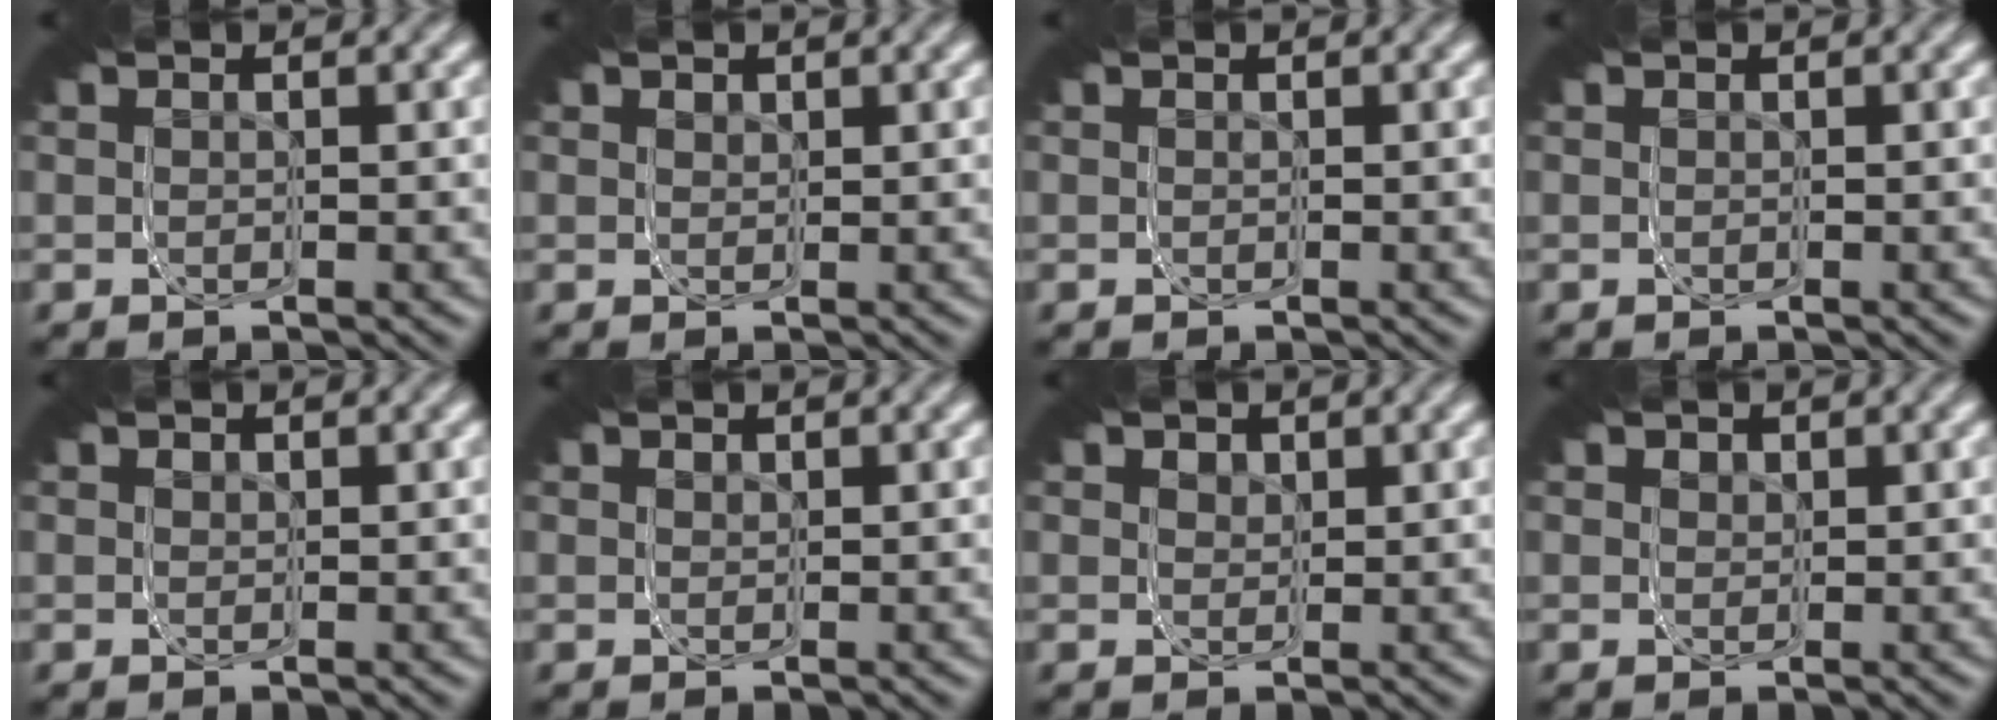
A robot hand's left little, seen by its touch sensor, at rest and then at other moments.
{"total": 1.7, "force": [0.7, 1.5, 0.5], "torque": [-0.019, -0.002, 0.008]}
{"total": 0.0}
{"total": 0.0}
{"total": 1.3, "force": [0.4, 1.2, 0.4], "torque": [-0.014, -0.004, 0.005]}
{"total": 1.0, "force": [0.4, 0.9, 0.3], "torque": [-0.014, -0.003, 0.005]}
{"total": 3.4, "force": [1.4, 2.9, 1.1], "torque": [-0.033, 0.004, 0.013]}
{"total": 2.6, "force": [1.0, 2.3, 0.8], "torque": [-0.026, 0.001, 0.009]}